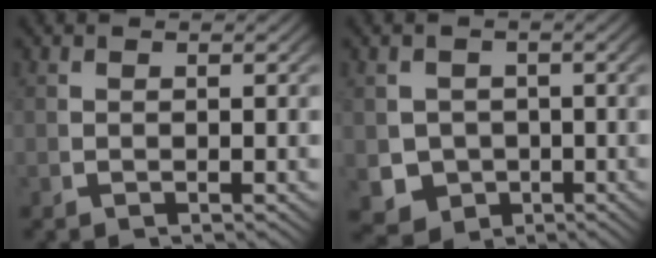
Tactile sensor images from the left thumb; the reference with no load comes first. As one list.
[{"total": 8.4, "force": [-2.7, 7.4, 3.1], "torque": [-0.068, -0.050, -0.026]}]